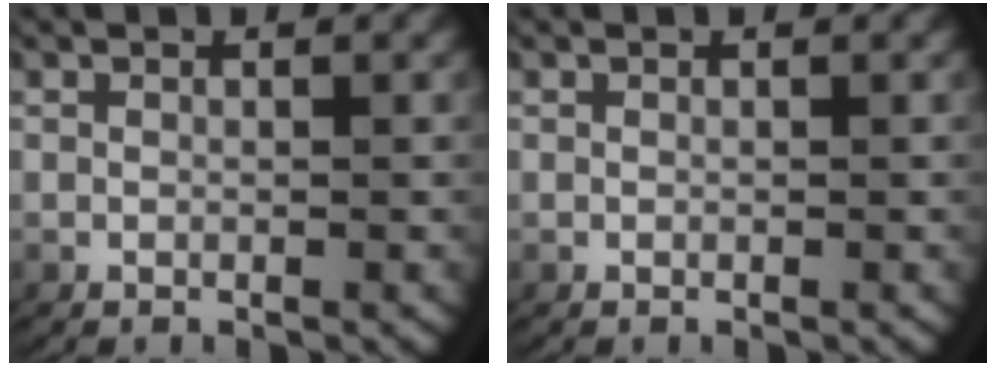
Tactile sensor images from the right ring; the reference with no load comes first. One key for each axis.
{"total": 0.0}